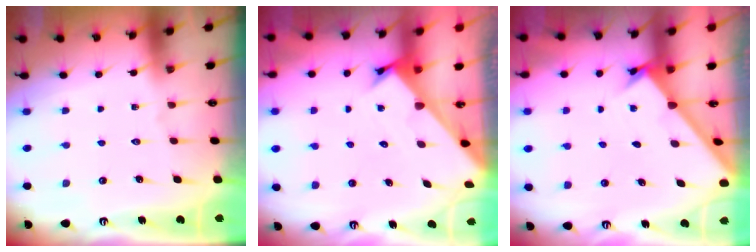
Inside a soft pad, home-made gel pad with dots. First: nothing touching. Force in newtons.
{"total": 2.4, "press": 2.4, "slide": 0.2}
{"total": 1.6, "press": 1.5, "slide": 0.1}